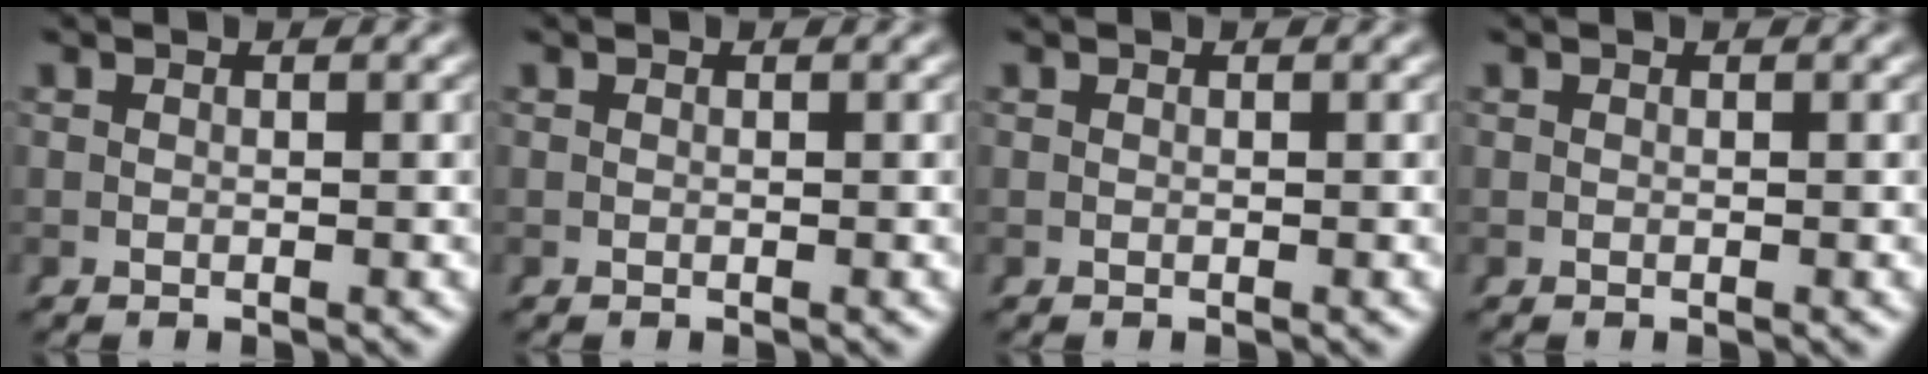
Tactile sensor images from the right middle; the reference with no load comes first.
{"total": 0.0}
{"total": 0.0}
{"total": 0.0}